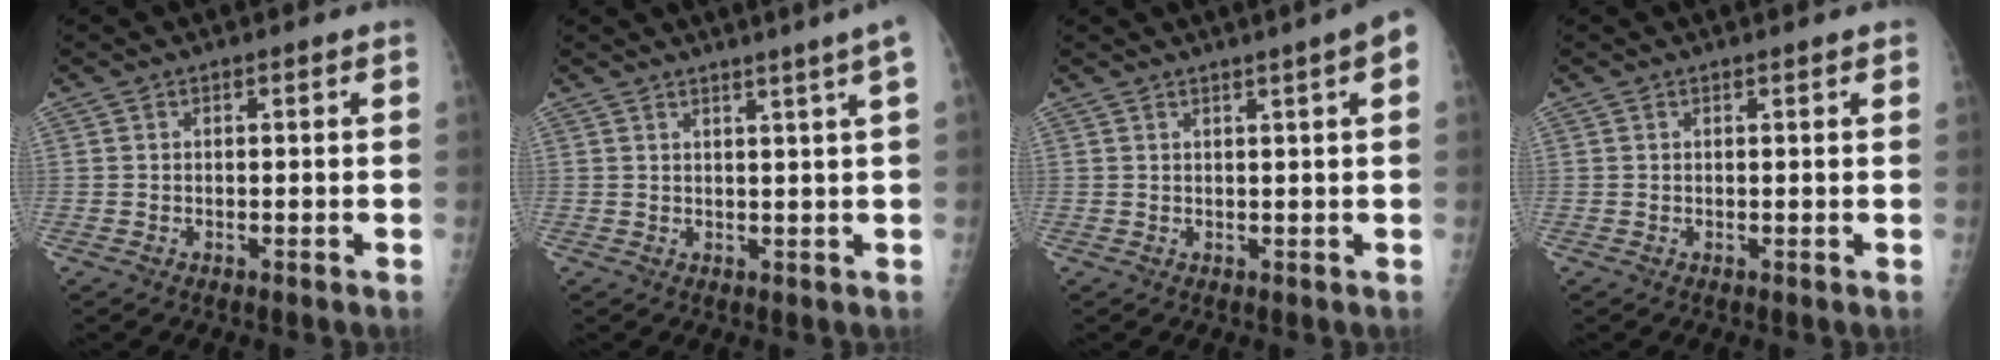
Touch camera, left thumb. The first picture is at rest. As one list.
[{"total": 4.8, "force": [3.0, -1.3, 3.5], "torque": [-0.047, -0.010, 0.039]}, {"total": 4.6, "force": [2.2, 0.1, 4.1], "torque": [-0.048, 0.005, 0.026]}, {"total": 1.0, "force": [0.7, 0.2, 0.6], "torque": [-0.005, 0.002, 0.009]}]